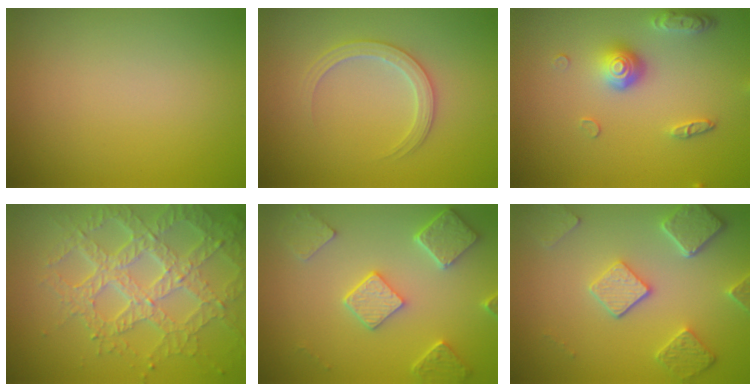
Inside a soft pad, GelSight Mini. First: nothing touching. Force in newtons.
{"total": 2.5, "press": 2.5, "slide": 0.3}
{"total": 3.8, "press": 3.0, "slide": 2.3}
{"total": 7.0, "press": 5.1, "slide": 4.8}
{"total": 4.9, "press": 3.9, "slide": 3.0}
{"total": 5.0, "press": 3.9, "slide": 3.1}